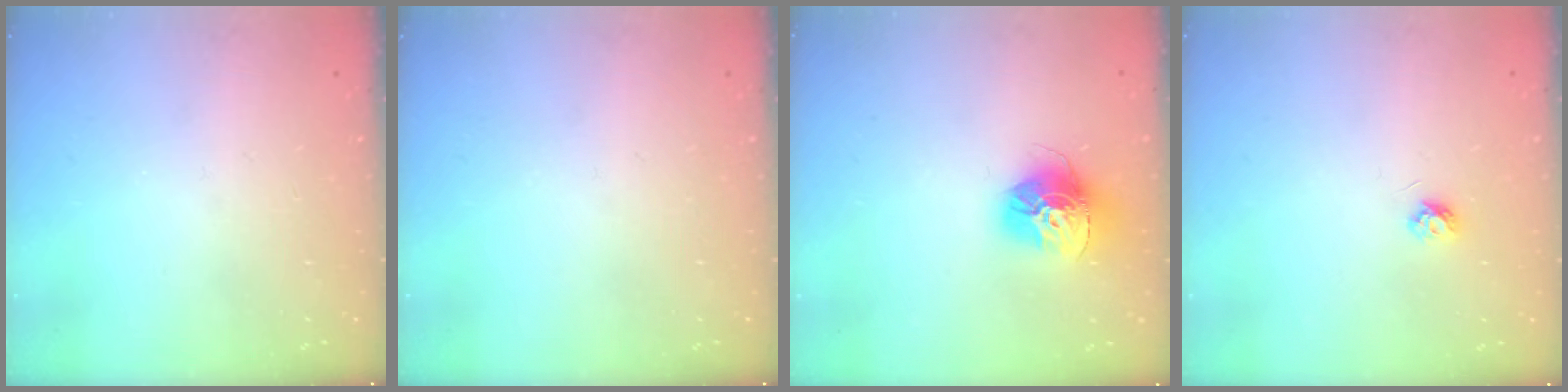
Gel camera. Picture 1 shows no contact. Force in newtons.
{"total": 0.0}
{"total": 15.0, "press": 14.9, "slide": 1.5}
{"total": 3.9, "press": 3.9, "slide": 0.6}